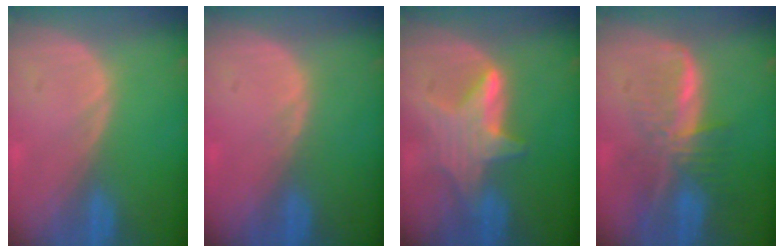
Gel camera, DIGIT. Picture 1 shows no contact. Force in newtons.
{"total": 0.5, "press": 0.5, "slide": 0.1}
{"total": 6.1, "press": 6.1, "slide": 0.1}
{"total": 8.2, "press": 7.0, "slide": 4.3}